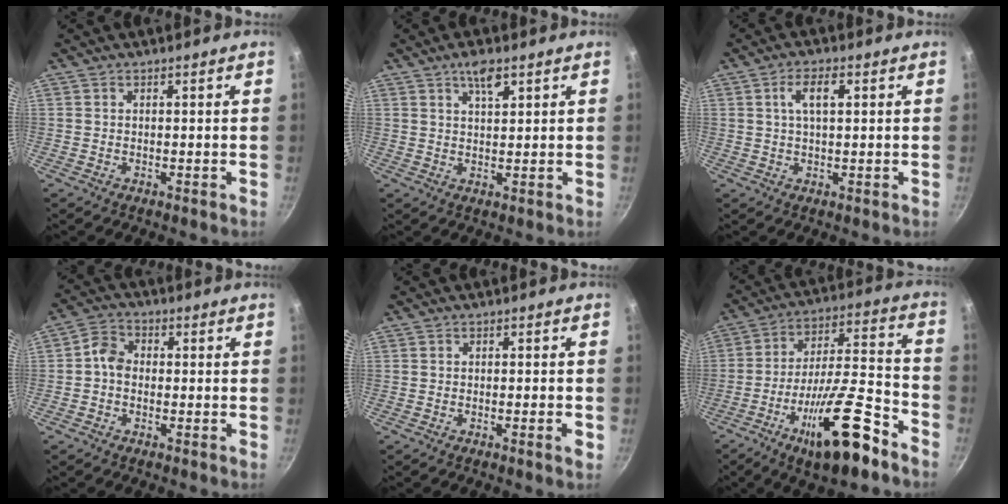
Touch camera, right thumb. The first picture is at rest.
{"total": 4.2, "force": [2.4, 1.5, 3.2], "torque": [-0.047, -0.009, 0.039]}
{"total": 4.6, "force": [1.3, 1.8, 4.0], "torque": [-0.070, 0.008, 0.023]}
{"total": 4.2, "force": [-0.6, 3.4, 2.5], "torque": [-0.036, 0.019, -0.027]}
{"total": 2.0, "force": [-0.7, 0.2, 1.8], "torque": [-0.027, 0.003, -0.012]}
{"total": 20.2, "force": [-11.1, 5.7, 15.9], "torque": [-0.235, 0.060, -0.183]}